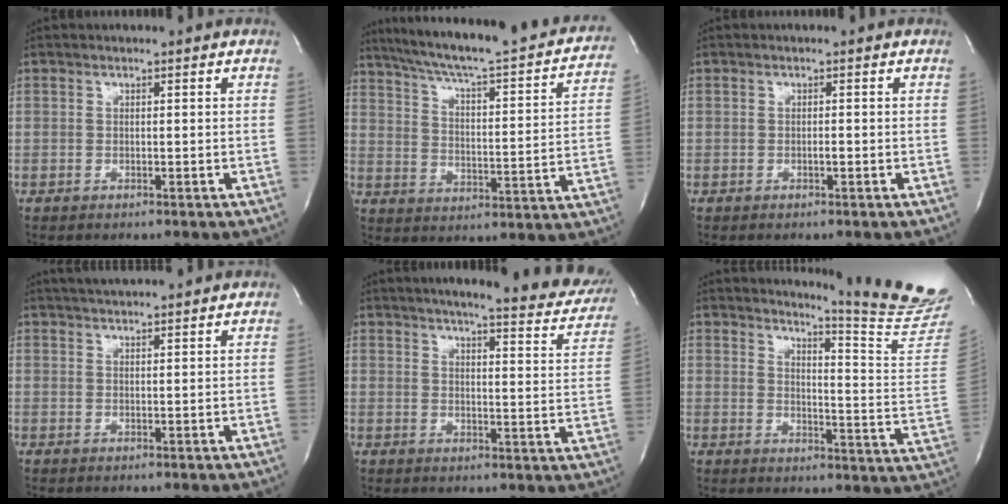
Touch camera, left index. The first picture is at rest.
{"total": 27.4, "force": [23.4, 3.6, 13.8], "torque": [-0.209, -0.032, 0.298]}
{"total": 0.7, "force": [-0.6, 0.0, 0.4], "torque": [-0.005, -0.003, -0.012]}
{"total": 6.6, "force": [6.0, 0.1, 2.7], "torque": [-0.046, 0.027, 0.084]}
{"total": 20.0, "force": [17.2, 2.8, 9.9], "torque": [-0.125, -0.039, 0.192]}
{"total": 15.8, "force": [15.1, -2.5, 4.1], "torque": [-0.065, -0.148, 0.172]}